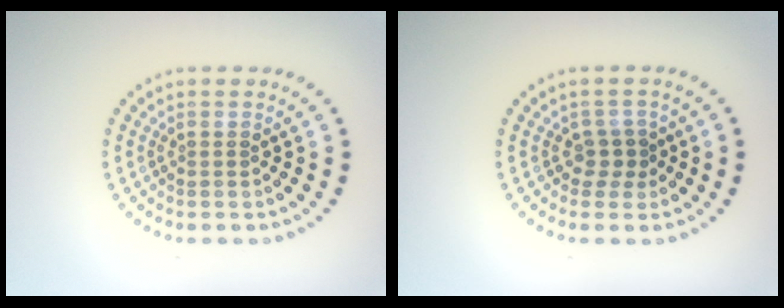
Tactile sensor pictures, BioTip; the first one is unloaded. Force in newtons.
{"total": 1.7, "press": 1.4, "slide": 1.0}